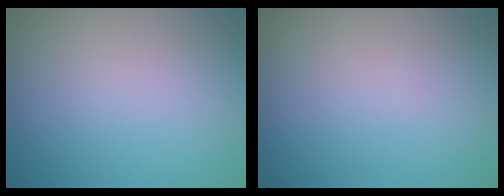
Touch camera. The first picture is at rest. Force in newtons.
{"total": 0.0}